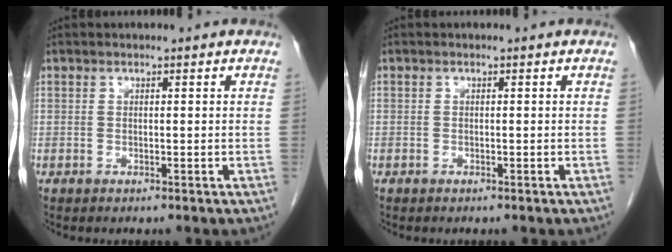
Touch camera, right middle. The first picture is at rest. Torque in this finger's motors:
{"motor_torque": [0.20, -0.42, -0.33, -0.21]}